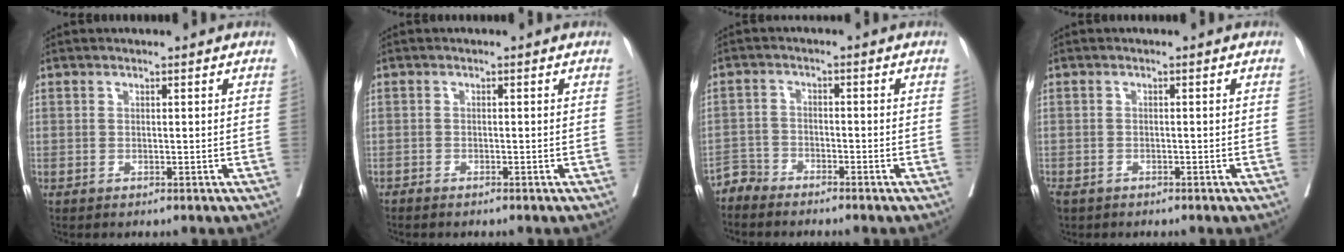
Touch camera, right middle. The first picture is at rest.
{"total": 0.7, "force": [-0.7, 0.1, 0.2], "torque": [-0.004, 0.000, -0.013]}
{"total": 2.8, "force": [-2.7, 0.4, -0.6], "torque": [0.020, -0.007, -0.055]}
{"total": 3.2, "force": [-2.4, 1.5, 1.6], "torque": [-0.040, -0.005, -0.034]}